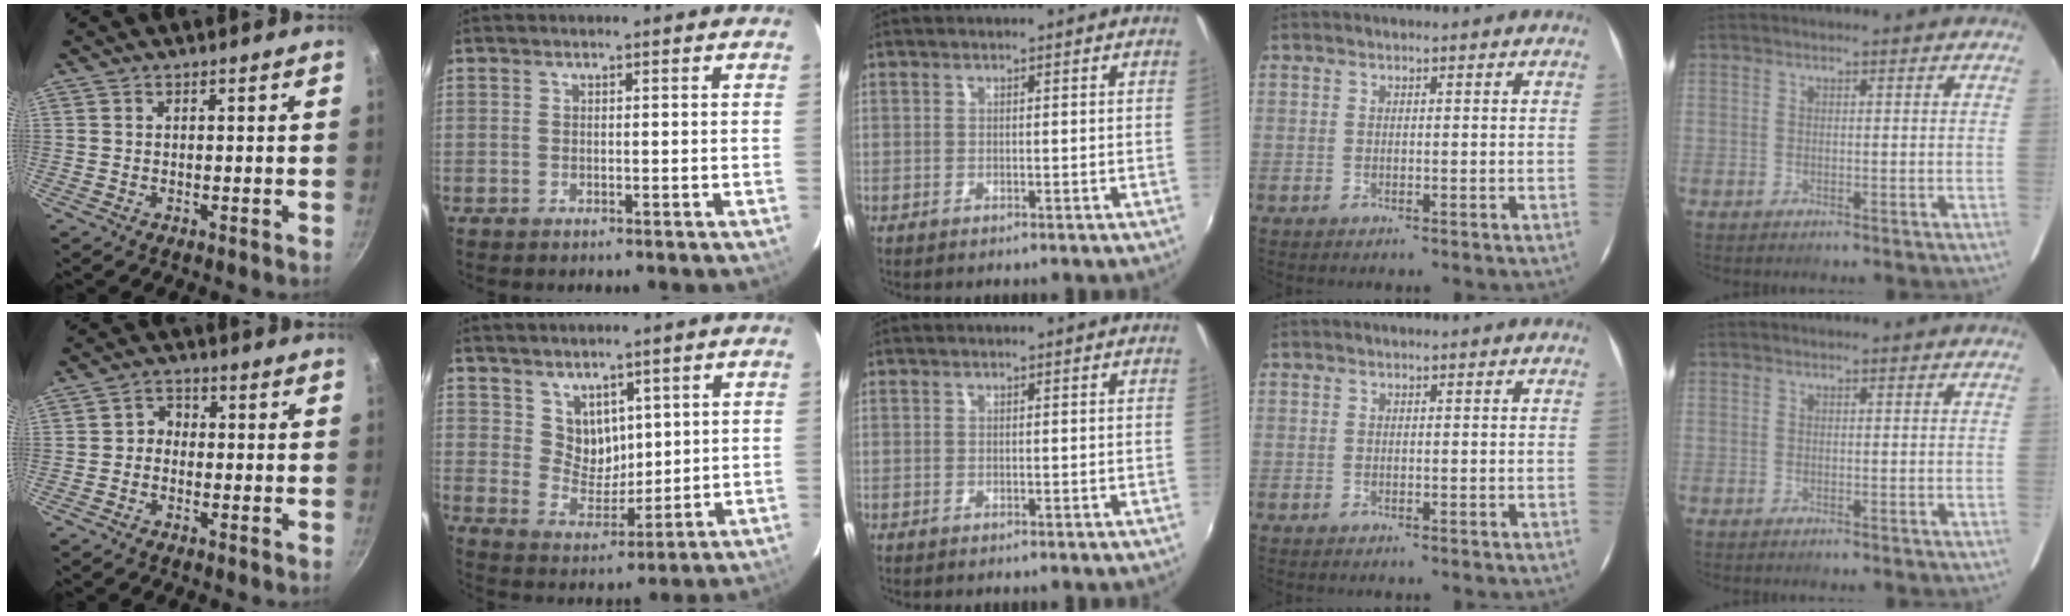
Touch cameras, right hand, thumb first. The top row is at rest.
{"thumb": {"total": 2.9, "force": [-0.7, 2.4, 1.3], "torque": [-0.008, 0.015, -0.022]}, "index": {"total": 6.4, "force": [3.7, 4.6, 2.4], "torque": [-0.033, 0.002, 0.080]}}